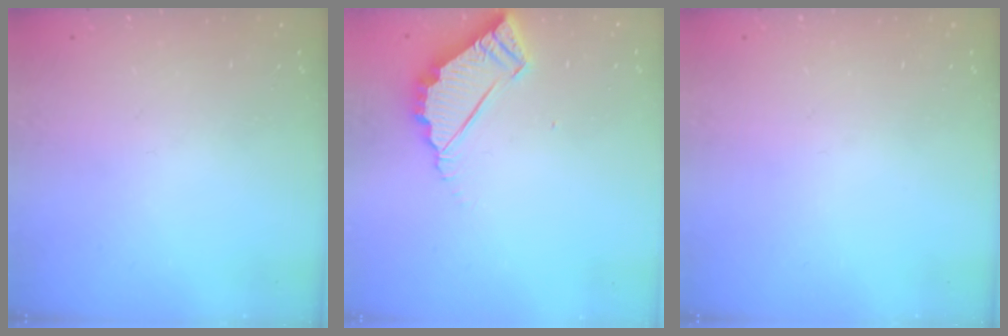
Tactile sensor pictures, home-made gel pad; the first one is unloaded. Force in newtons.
{"total": 4.9, "press": 4.8, "slide": 0.4}
{"total": 0.0}